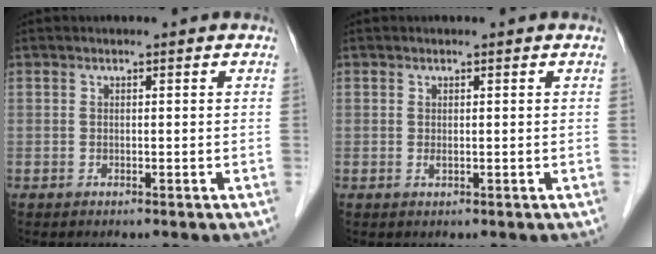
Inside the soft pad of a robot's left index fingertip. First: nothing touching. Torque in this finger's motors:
{"motor_torque": [0.01, 0.01, 0.01, 0.02]}